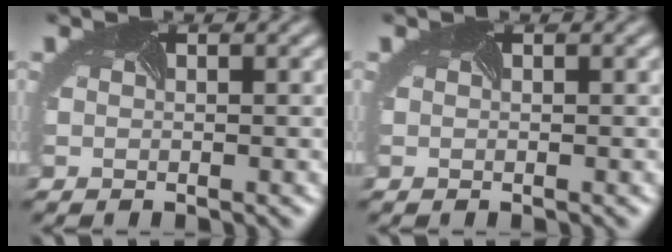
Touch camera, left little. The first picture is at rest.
{"total": 0.0}